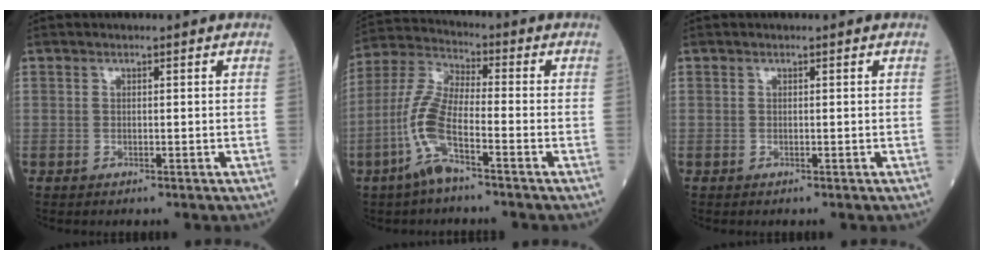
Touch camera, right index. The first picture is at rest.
{"total": 9.4, "force": [-4.5, 1.8, 8.1], "torque": [-0.188, 0.000, -0.097]}
{"total": 0.0}